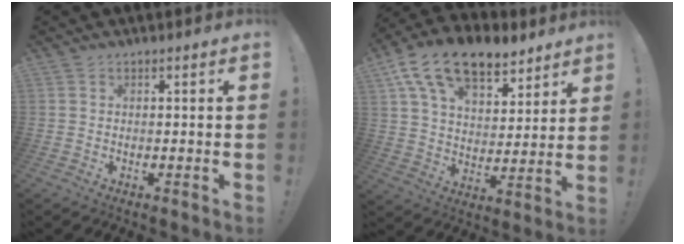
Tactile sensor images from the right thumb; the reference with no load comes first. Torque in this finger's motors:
{"motor_torque": [2.31, 2.45, 0.71, -0.07, 0.33]}